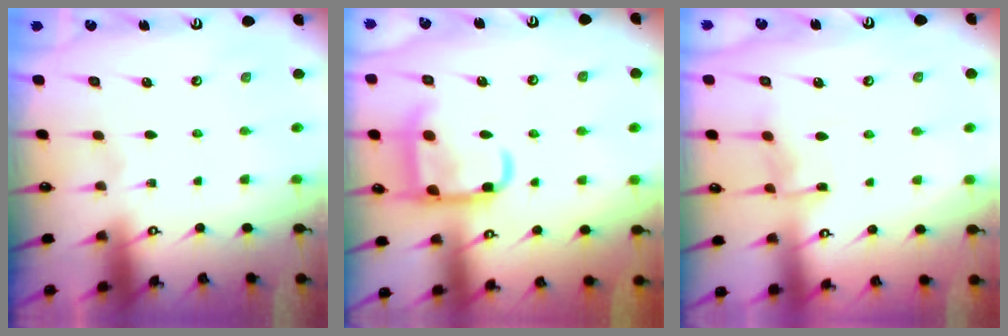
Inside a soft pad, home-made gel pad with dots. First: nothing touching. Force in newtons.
{"total": 14.8, "press": 14.7, "slide": 1.3}
{"total": 7.2, "press": 7.1, "slide": 0.9}